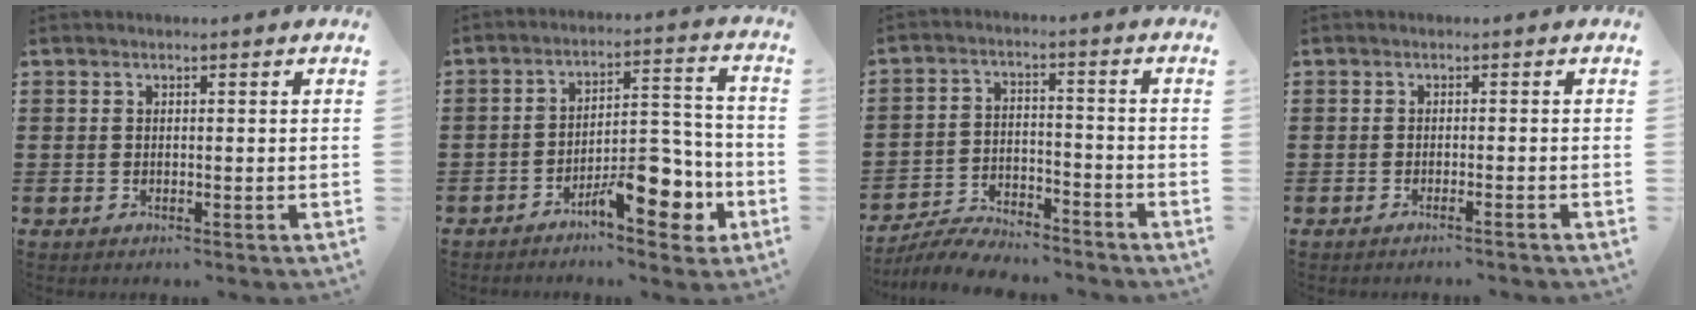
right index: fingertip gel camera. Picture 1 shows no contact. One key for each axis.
{"total": 10.3, "fx": -5.9, "fy": 3.9, "fz": 7.4, "tx": -0.084, "ty": 0.011, "tz": -0.101}
{"total": 6.6, "fx": -6.4, "fy": 0.9, "fz": 1.1, "tx": -0.020, "ty": 0.013, "tz": -0.125}
{"total": 1.2, "fx": -1.0, "fy": -0.4, "fz": 0.5, "tx": -0.010, "ty": -0.001, "tz": -0.020}